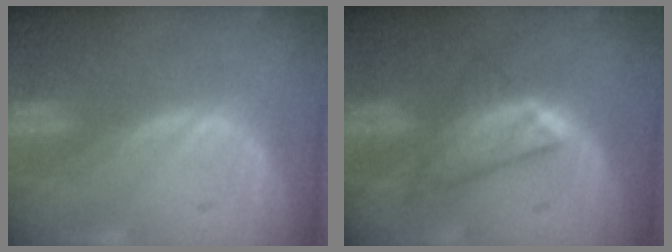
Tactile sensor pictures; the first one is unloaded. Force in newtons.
{"total": 6.0, "press": 5.9, "slide": 0.6}